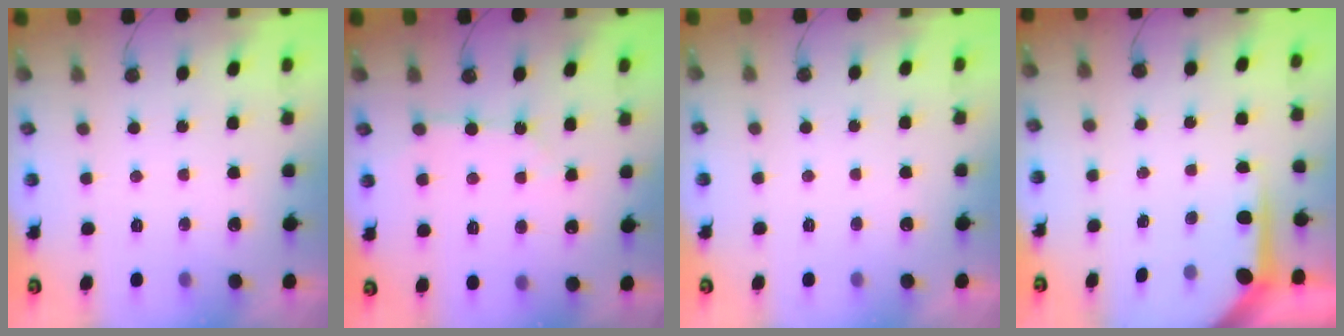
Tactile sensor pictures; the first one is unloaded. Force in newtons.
{"total": 4.7, "press": 4.7, "slide": 0.5}
{"total": 0.0}
{"total": 4.8, "press": 4.8, "slide": 0.3}